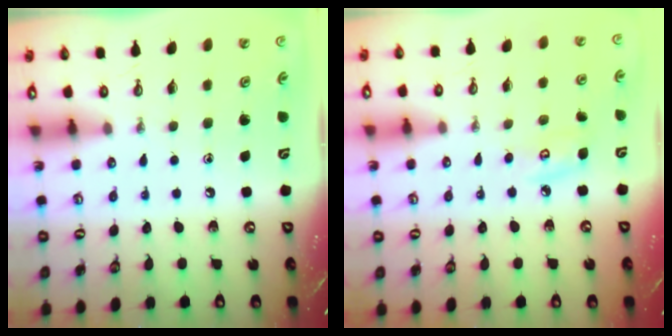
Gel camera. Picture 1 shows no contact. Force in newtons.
{"total": 6.8, "press": 6.8, "slide": 0.7}